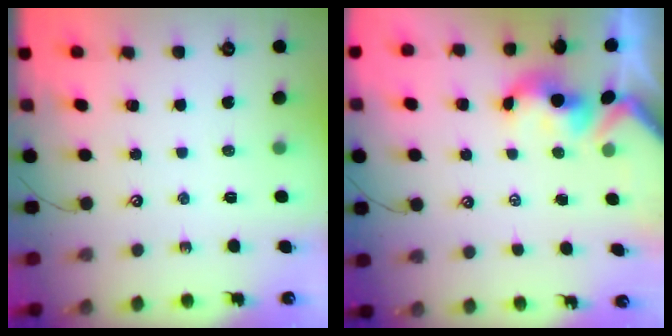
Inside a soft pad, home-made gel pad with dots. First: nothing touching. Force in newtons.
{"total": 1.7, "press": 1.5, "slide": 0.7}